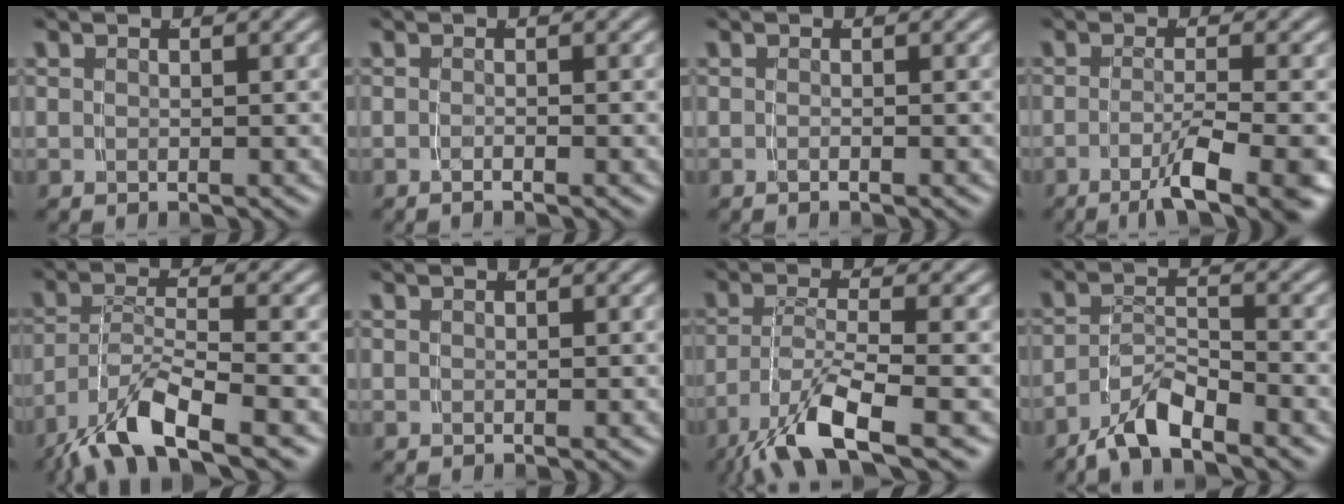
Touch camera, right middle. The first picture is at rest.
{"total": 1.0, "force": [-0.8, -0.6, 0.2], "torque": [-0.012, -0.005, -0.012]}
{"total": 0.8, "force": [-0.6, -0.5, 0.1], "torque": [-0.006, -0.003, -0.008]}
{"total": 6.5, "force": [-4.5, 0.3, 4.7], "torque": [-0.063, -0.020, -0.064]}
{"total": 6.7, "force": [-4.3, 1.9, 4.7], "torque": [-0.089, -0.019, -0.062]}
{"total": 0.0}
{"total": 6.9, "force": [-4.1, 1.5, 5.3], "torque": [-0.101, -0.026, -0.051]}
{"total": 4.6, "force": [-3.8, 1.2, 2.3], "torque": [-0.037, -0.005, -0.064]}